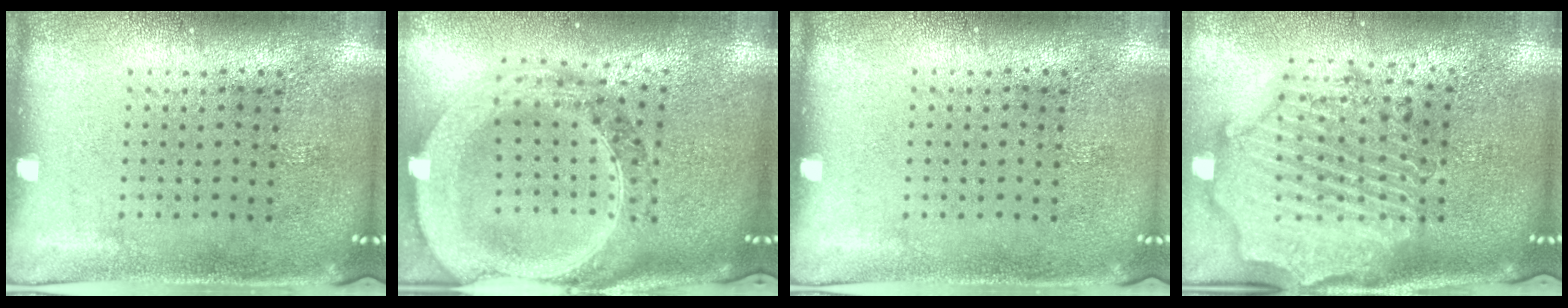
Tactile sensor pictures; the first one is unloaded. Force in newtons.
{"total": 3.3, "press": 2.7, "slide": 1.9}
{"total": 0.0}
{"total": 3.2, "press": 2.8, "slide": 1.6}